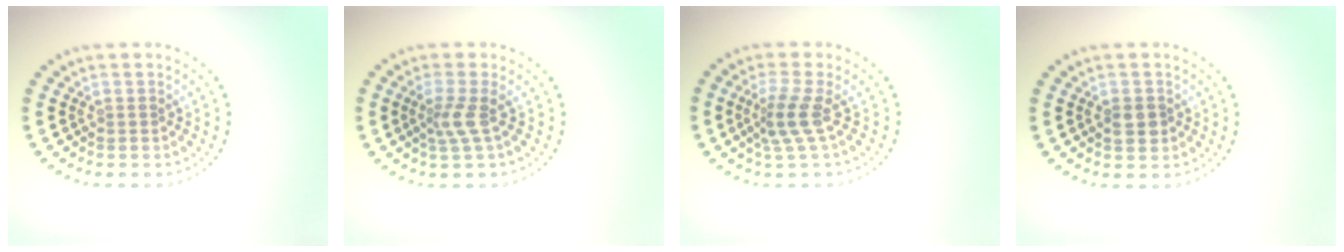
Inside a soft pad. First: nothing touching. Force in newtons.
{"total": 2.0, "press": 1.4, "slide": 1.5}
{"total": 2.6, "press": 1.8, "slide": 1.8}
{"total": 1.7, "press": 1.6, "slide": 0.5}